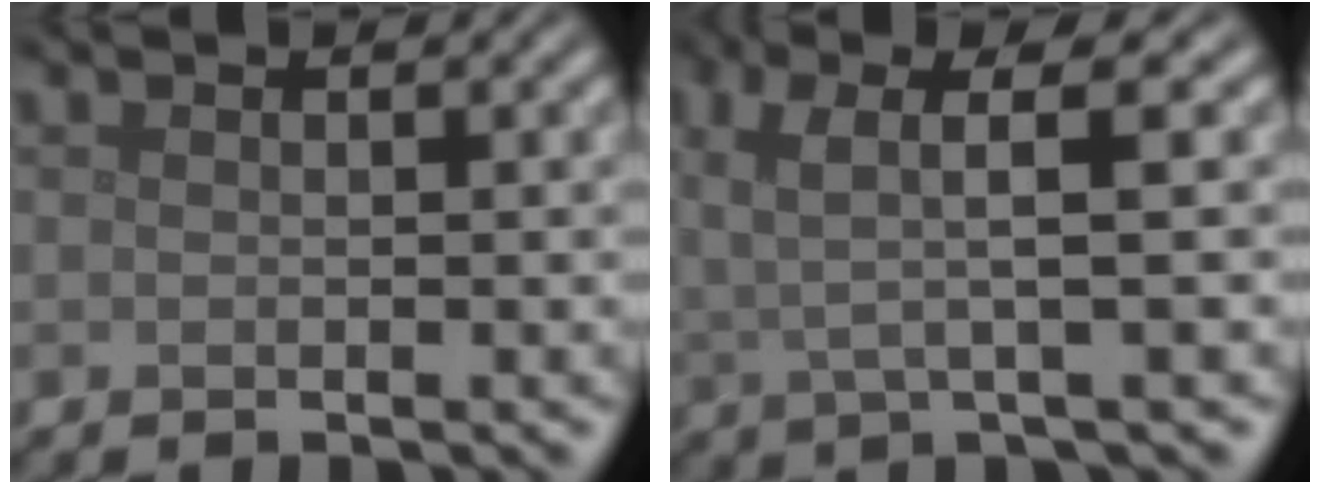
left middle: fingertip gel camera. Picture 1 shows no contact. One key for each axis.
{"total": 5.0, "fx": 1.6, "fy": 0.9, "fz": 4.7, "tx": -0.092, "ty": 0.011, "tz": 0.028}